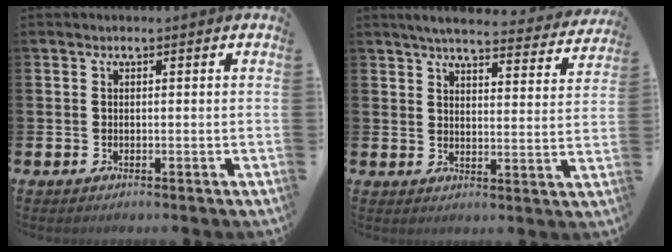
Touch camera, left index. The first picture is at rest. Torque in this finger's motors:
{"motor_torque": [0.57, -1.56, 0.34, 0.11]}